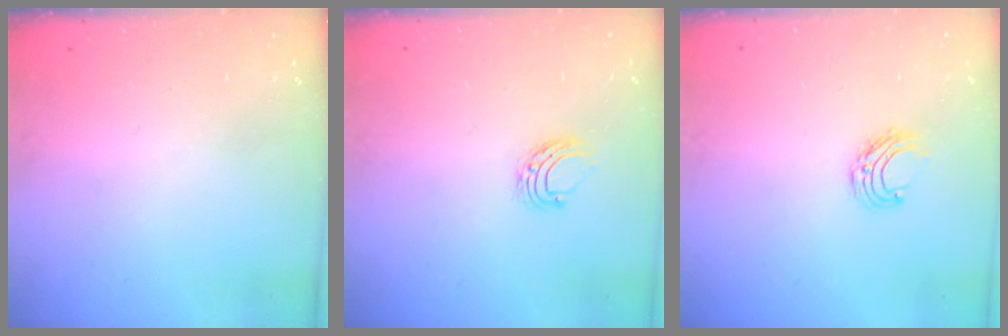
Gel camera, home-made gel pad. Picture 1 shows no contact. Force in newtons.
{"total": 4.9, "press": 4.9, "slide": 0.4}
{"total": 5.9, "press": 5.8, "slide": 0.7}